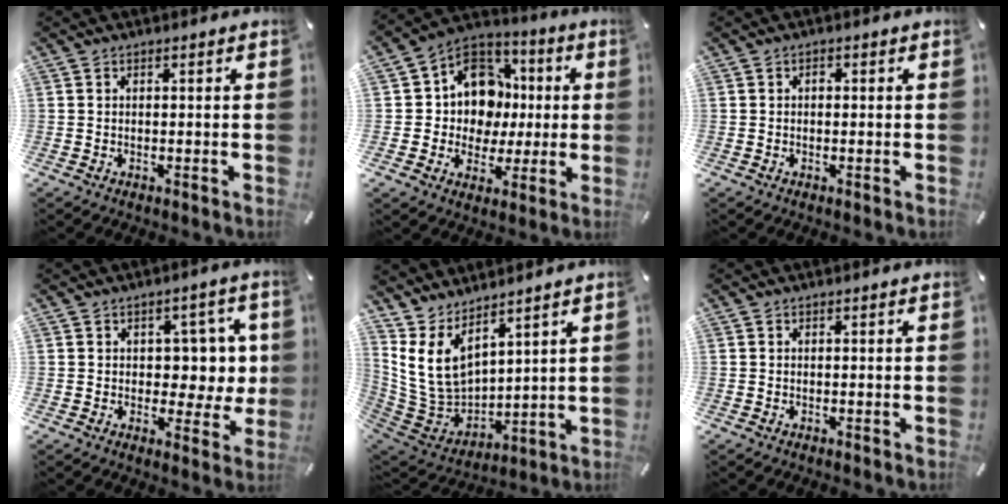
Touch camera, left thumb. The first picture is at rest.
{"total": 13.2, "force": [1.2, 12.1, 5.1], "torque": [-0.096, -0.004, 0.034]}
{"total": 0.8, "force": [-0.1, 0.6, 0.5], "torque": [-0.009, 0.004, -0.003]}
{"total": 7.6, "force": [1.6, 5.7, 4.8], "torque": [-0.048, -0.004, 0.024]}
{"total": 11.2, "force": [6.2, 7.7, 5.3], "torque": [-0.132, -0.047, 0.126]}
{"total": 0.0}